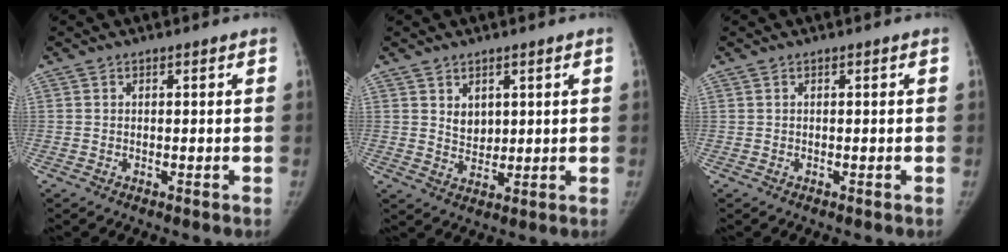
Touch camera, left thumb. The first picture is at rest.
{"total": 3.9, "force": [1.7, 2.9, 1.9], "torque": [-0.013, -0.016, 0.037]}
{"total": 0.0}